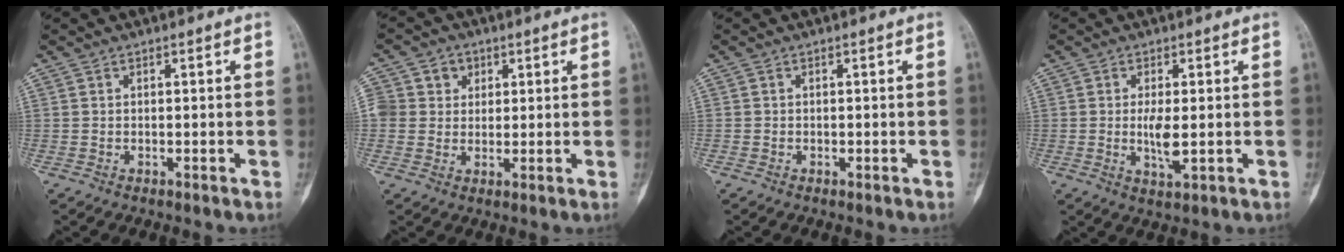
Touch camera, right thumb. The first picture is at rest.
{"total": 6.7, "force": [1.8, 6.2, 1.8], "torque": [-0.001, 0.014, 0.031]}
{"total": 0.0}
{"total": 4.5, "force": [-0.2, 1.3, 4.3], "torque": [-0.090, -0.014, -0.003]}